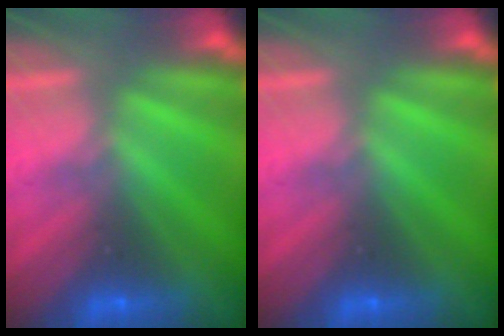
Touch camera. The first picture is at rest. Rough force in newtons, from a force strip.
{"total": 0.0}